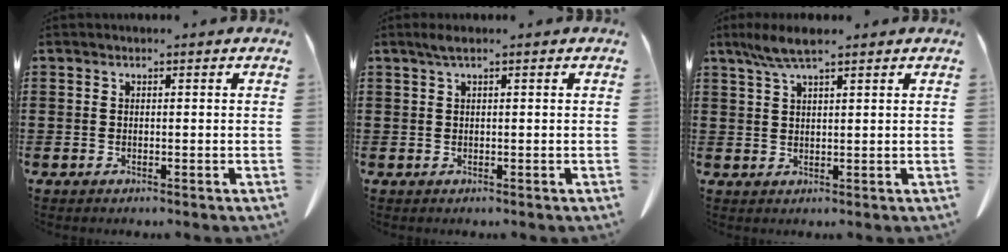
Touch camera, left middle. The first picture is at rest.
{"total": 1.2, "force": [0.5, 0.1, 1.1], "torque": [-0.023, 0.001, 0.010]}
{"total": 4.8, "force": [3.1, 0.7, 3.5], "torque": [-0.074, 0.003, 0.056]}